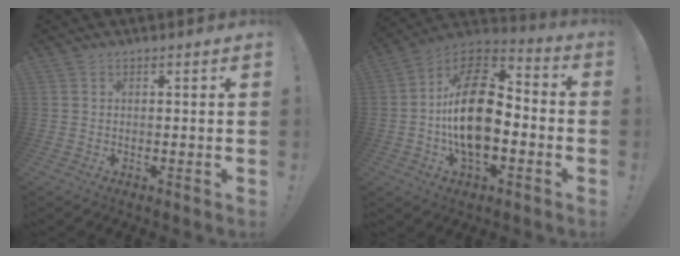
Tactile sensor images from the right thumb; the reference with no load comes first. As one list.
[{"total": 21.5, "force": [-2.3, 12.5, 17.4], "torque": [-0.307, 0.024, -0.036]}]